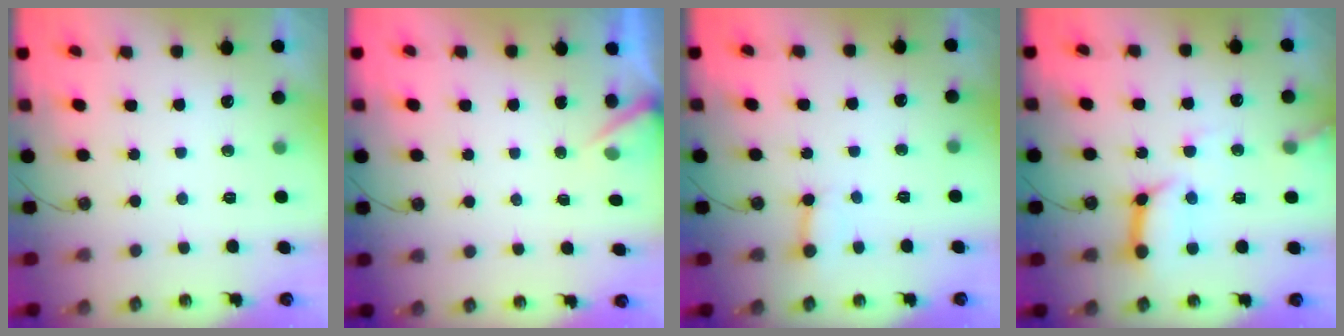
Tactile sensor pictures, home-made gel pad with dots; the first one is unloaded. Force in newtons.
{"total": 2.9, "press": 2.9, "slide": 0.2}
{"total": 2.8, "press": 2.7, "slide": 0.4}
{"total": 11.7, "press": 11.6, "slide": 1.3}